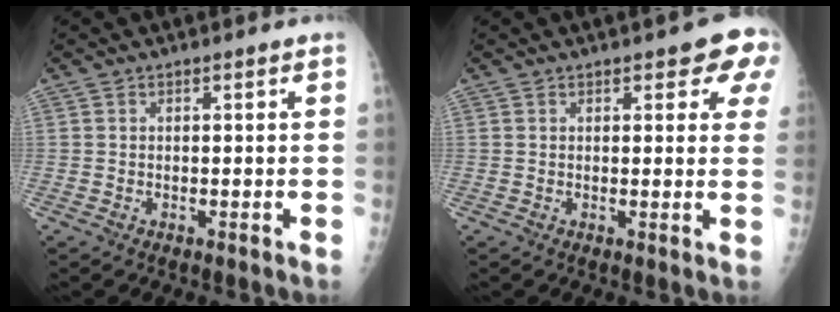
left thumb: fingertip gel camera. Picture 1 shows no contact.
{"total": 7.2, "force": [3.8, 2.6, 5.5], "torque": [-0.036, -0.009, 0.038]}